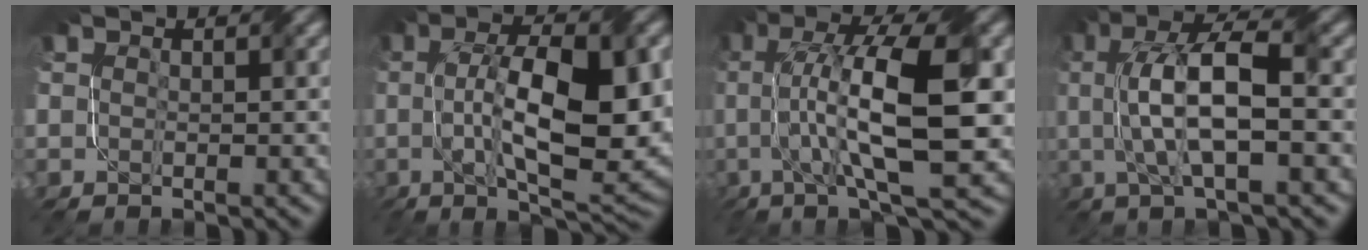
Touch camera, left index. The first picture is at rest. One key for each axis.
{"total": 12.6, "fx": 0.1, "fy": 4.5, "fz": 11.8, "tx": -0.182, "ty": 0.003, "tz": 0.009}
{"total": 12.6, "fx": 1.2, "fy": 3.6, "fz": 12.1, "tx": -0.197, "ty": 0.015, "tz": 0.027}
{"total": 8.7, "fx": 0.5, "fy": 2.6, "fz": 8.3, "tx": -0.154, "ty": 0.016, "tz": 0.012}